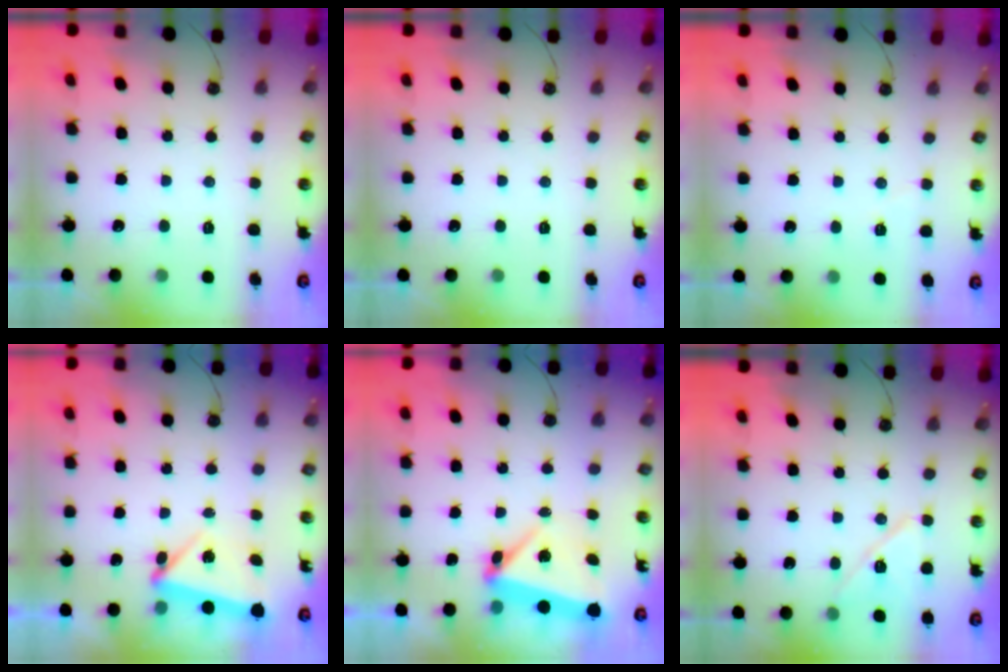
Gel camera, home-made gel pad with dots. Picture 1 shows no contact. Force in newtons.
{"total": 0.0}
{"total": 2.6, "press": 2.5, "slide": 0.8}
{"total": 6.4, "press": 6.3, "slide": 1.3}
{"total": 5.9, "press": 5.4, "slide": 2.4}
{"total": 10.4, "press": 10.4, "slide": 0.8}